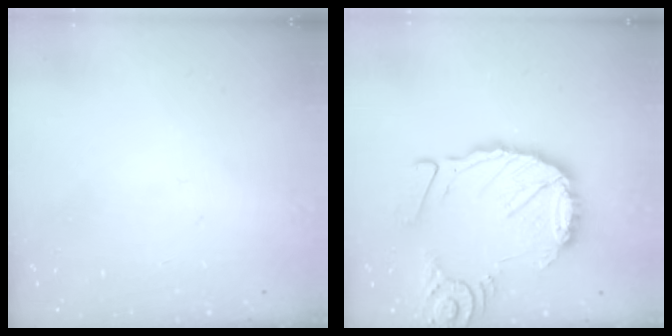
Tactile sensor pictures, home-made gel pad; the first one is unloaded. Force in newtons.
{"total": 16.0, "press": 15.9, "slide": 1.8}